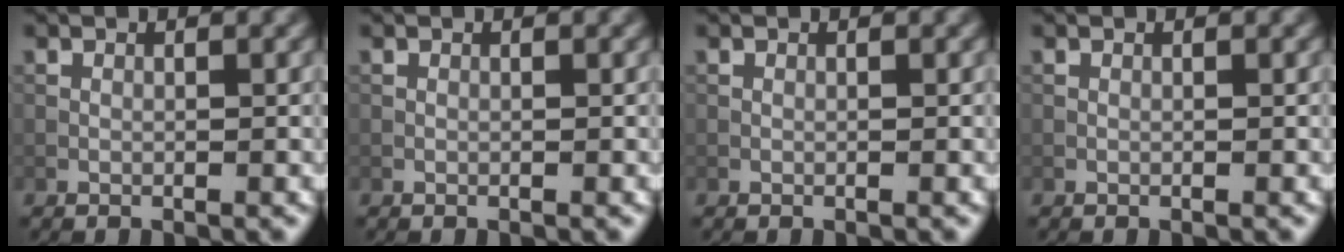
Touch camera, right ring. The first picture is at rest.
{"total": 0.0}
{"total": 0.0}
{"total": 0.0}